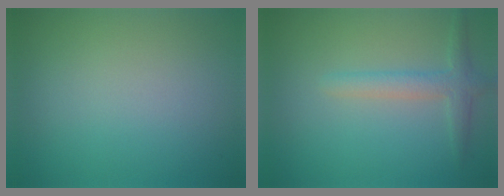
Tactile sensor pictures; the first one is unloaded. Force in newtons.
{"total": 2.4, "press": 2.4, "slide": 0.1}